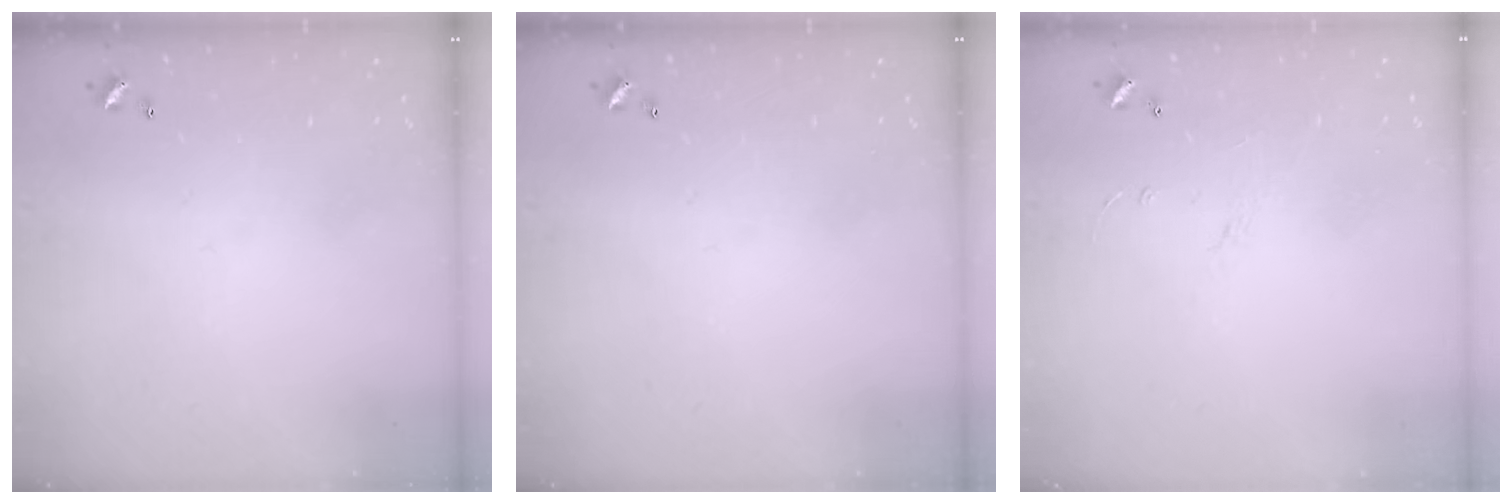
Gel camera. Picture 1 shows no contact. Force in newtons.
{"total": 0.0}
{"total": 5.5, "press": 5.5, "slide": 0.5}